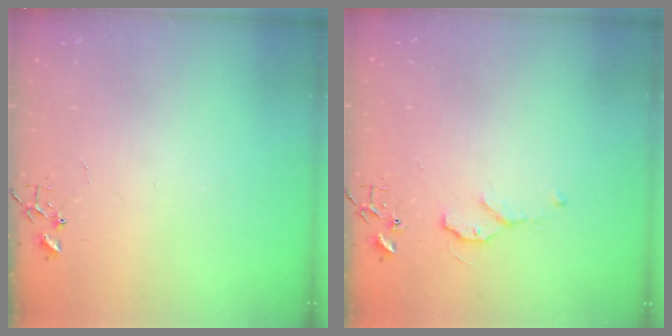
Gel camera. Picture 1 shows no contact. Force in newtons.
{"total": 6.9, "press": 6.8, "slide": 0.9}